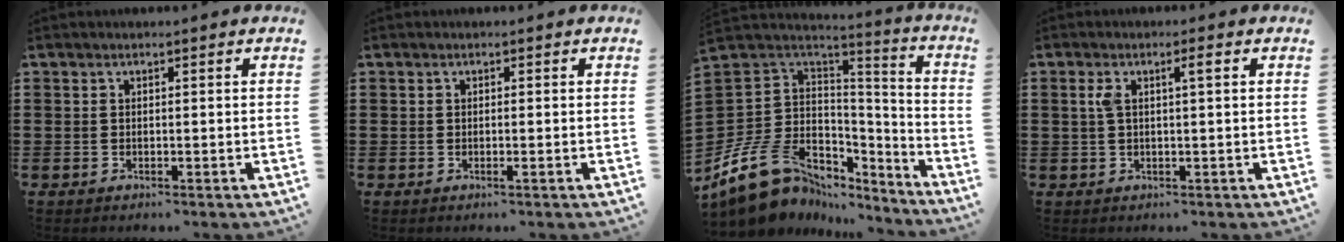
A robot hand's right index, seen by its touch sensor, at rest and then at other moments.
{"total": 0.6, "force": [-0.1, 0.0, 0.6], "torque": [-0.010, -0.006, -0.001]}
{"total": 13.4, "force": [-7.0, 9.9, 5.7], "torque": [-0.164, 0.017, -0.126]}
{"total": 2.8, "force": [0.7, 0.5, 2.7], "torque": [-0.053, 0.002, 0.009]}